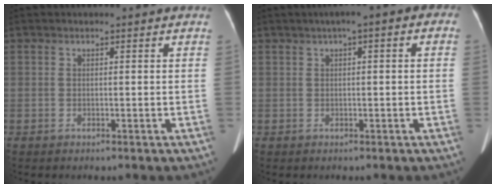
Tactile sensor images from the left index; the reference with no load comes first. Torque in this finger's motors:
{"motor_torque": [0.35, -0.60, 0.00, 0.00]}